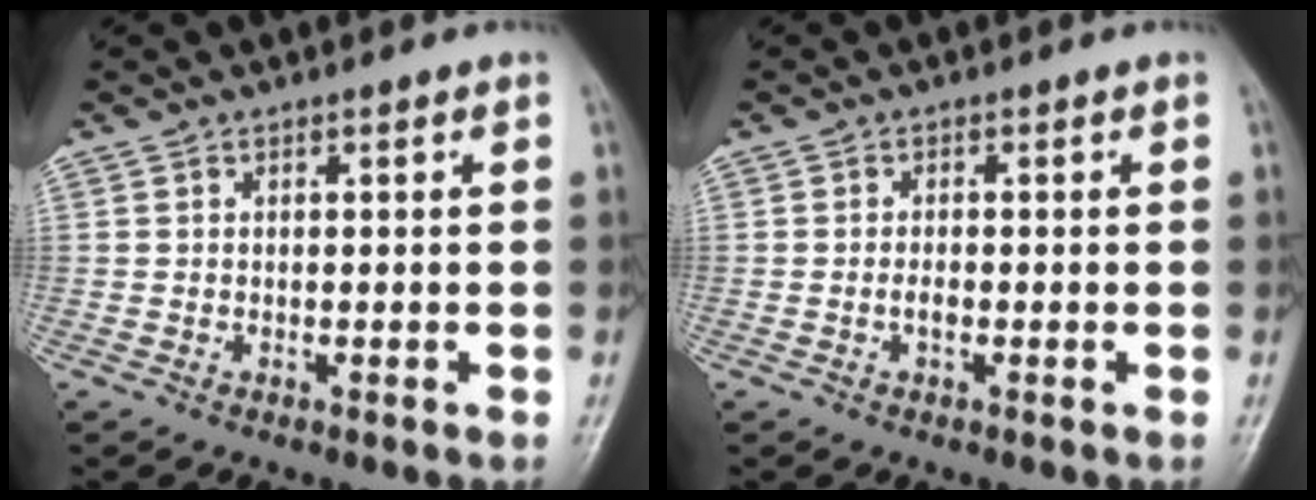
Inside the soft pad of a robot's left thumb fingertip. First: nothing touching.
{"total": 1.5, "force": [-0.4, 0.8, 1.2], "torque": [-0.021, 0.001, -0.010]}